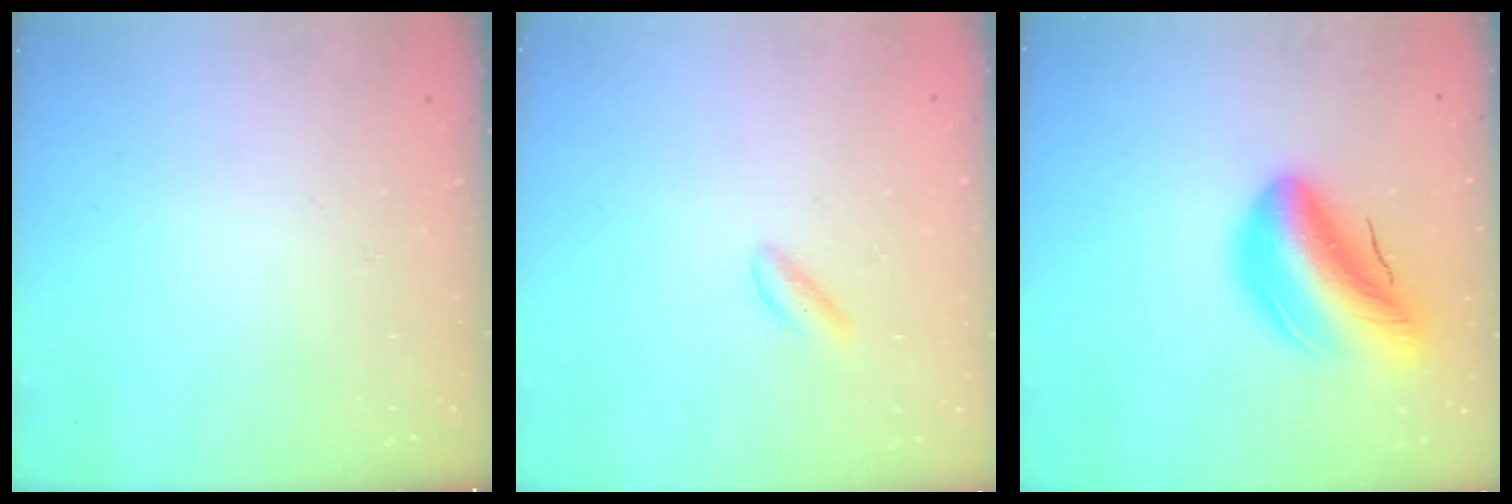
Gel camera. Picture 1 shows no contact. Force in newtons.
{"total": 1.6, "press": 1.5, "slide": 0.5}
{"total": 14.8, "press": 14.2, "slide": 4.0}